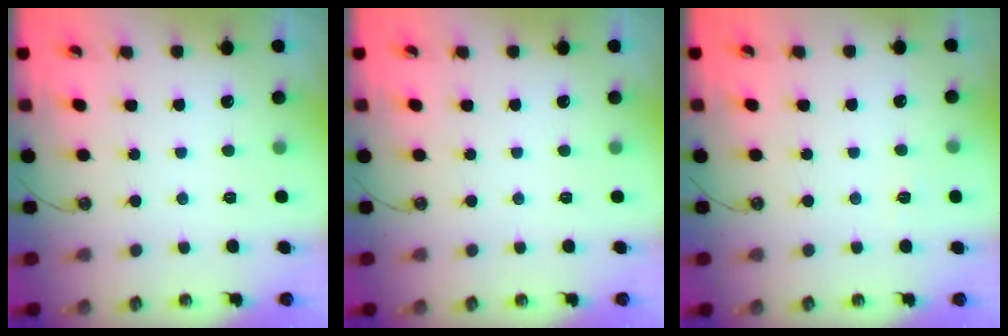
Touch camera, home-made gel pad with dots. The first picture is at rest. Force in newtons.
{"total": 0.0}
{"total": 4.3, "press": 4.3, "slide": 0.5}